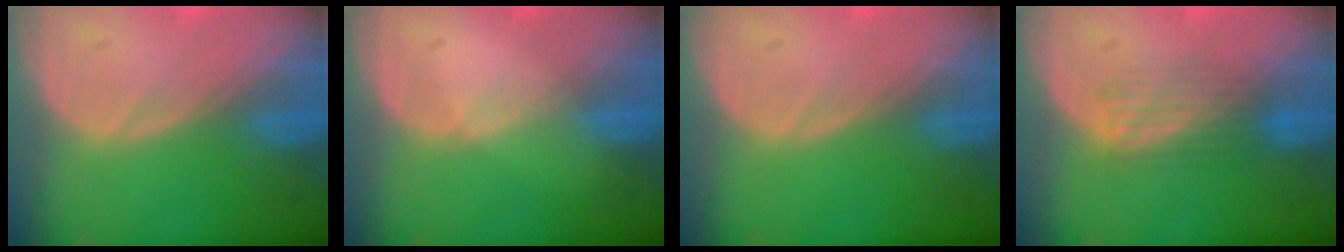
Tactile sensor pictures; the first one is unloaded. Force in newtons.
{"total": 0.6, "press": 0.5, "slide": 0.2}
{"total": 0.0}
{"total": 3.8, "press": 3.8, "slide": 0.1}